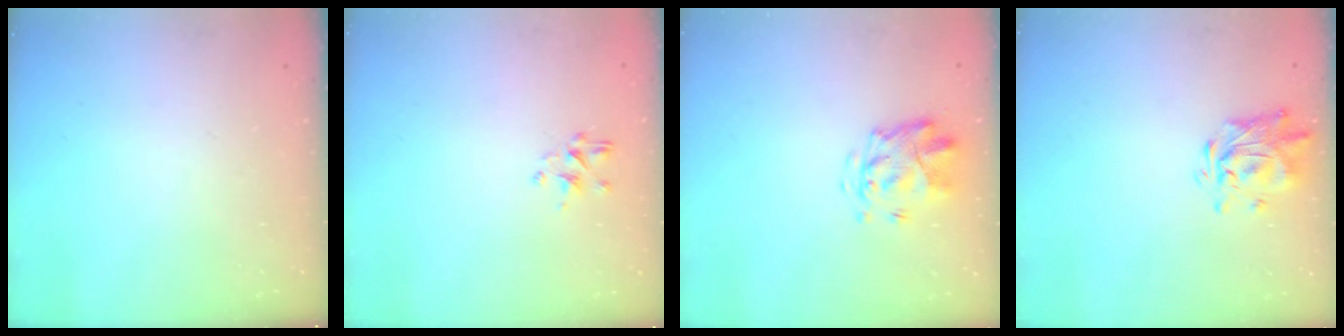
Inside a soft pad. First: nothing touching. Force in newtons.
{"total": 1.8, "press": 1.7, "slide": 0.7}
{"total": 4.5, "press": 4.2, "slide": 1.8}
{"total": 1.5, "press": 1.5, "slide": 0.4}